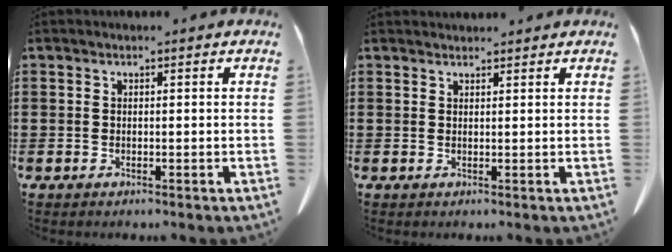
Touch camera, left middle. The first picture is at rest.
{"total": 1.2, "force": [1.2, 0.1, 0.1], "torque": [-0.004, 0.000, 0.023]}